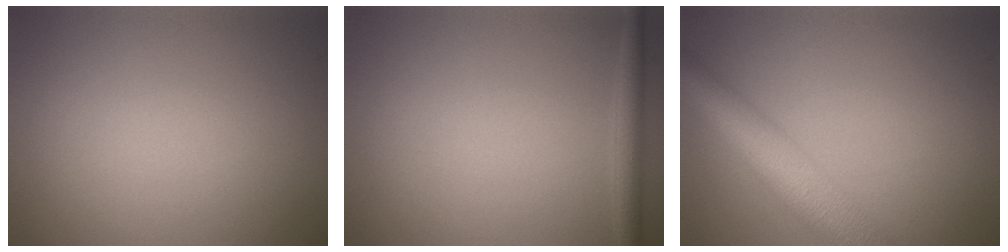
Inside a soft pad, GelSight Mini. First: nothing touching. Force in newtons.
{"total": 1.8, "press": 1.8, "slide": 0.1}
{"total": 7.4, "press": 7.4, "slide": 0.3}